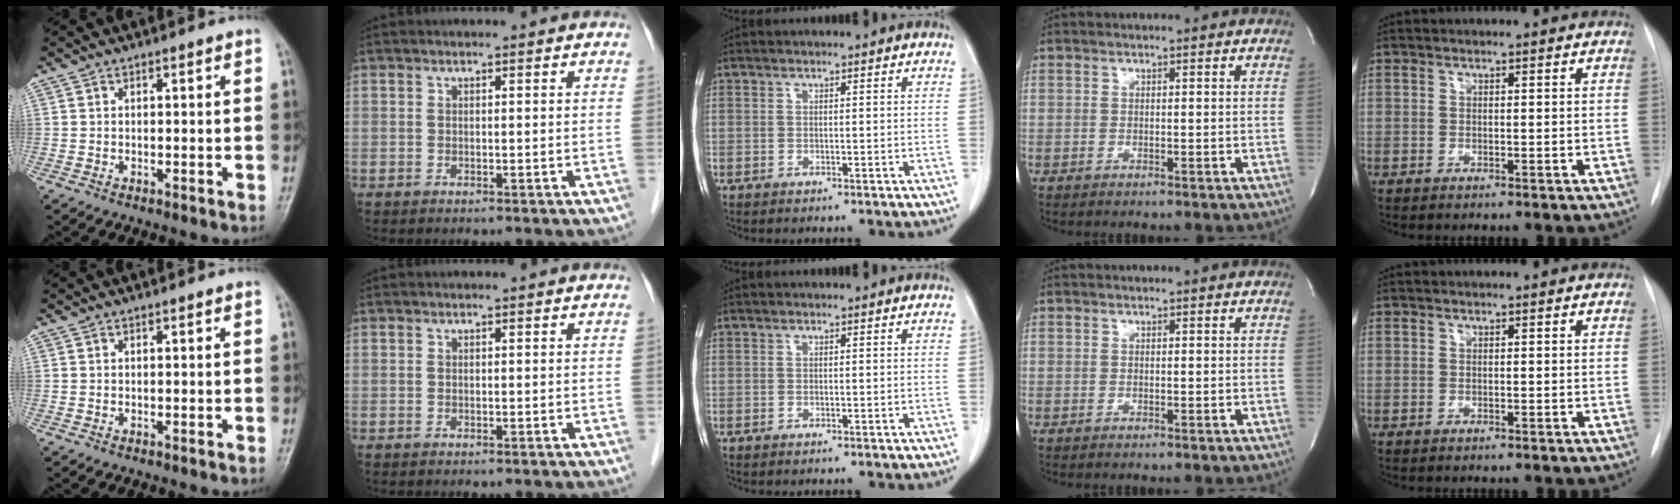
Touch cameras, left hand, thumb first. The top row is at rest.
{}